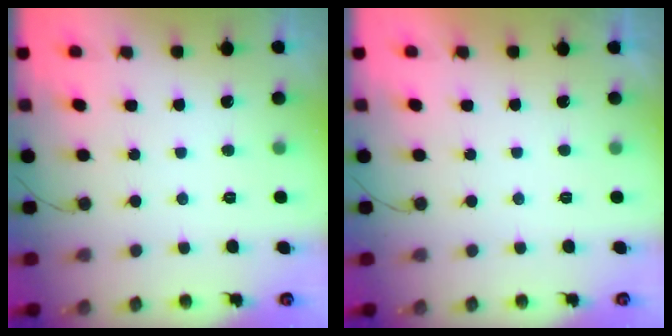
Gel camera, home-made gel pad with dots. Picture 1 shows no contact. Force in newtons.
{"total": 2.2, "press": 2.1, "slide": 0.4}